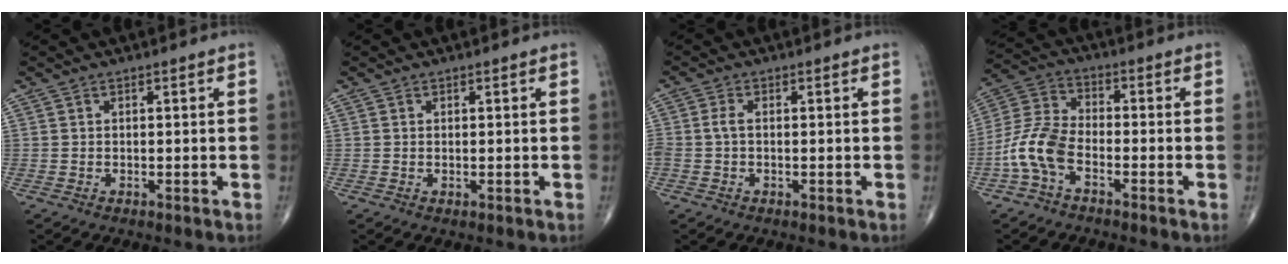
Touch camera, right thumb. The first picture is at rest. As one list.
[{"total": 0.0}, {"total": 2.1, "force": [-0.2, 1.1, 1.7], "torque": [-0.044, 0.002, -0.007]}, {"total": 9.0, "force": [-3.8, 4.7, 6.7], "torque": [-0.149, 0.030, -0.086]}]